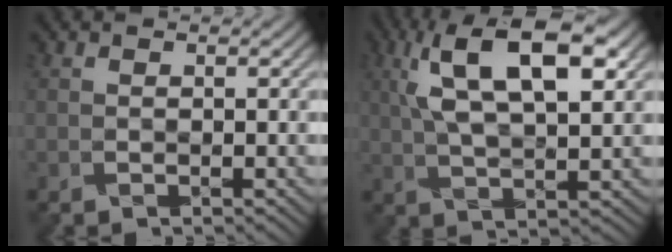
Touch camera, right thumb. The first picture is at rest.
{"total": 11.7, "force": [4.7, 4.2, 9.8], "torque": [-0.181, 0.006, 0.081]}